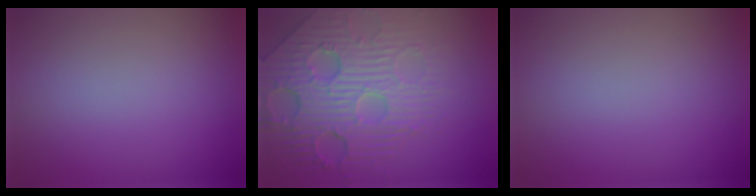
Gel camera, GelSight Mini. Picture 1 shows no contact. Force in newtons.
{"total": 7.6, "press": 5.6, "slide": 5.2}
{"total": 0.0}